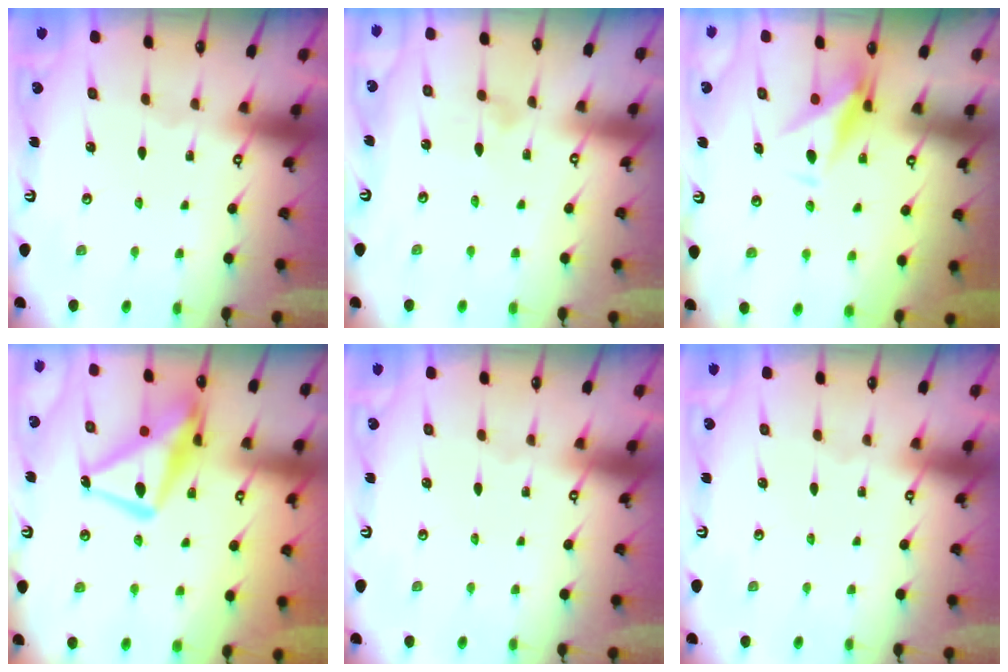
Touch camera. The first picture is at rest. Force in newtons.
{"total": 6.7, "press": 6.7, "slide": 0.5}
{"total": 9.0, "press": 9.0, "slide": 1.1}
{"total": 17.0, "press": 16.9, "slide": 1.5}
{"total": 0.0}
{"total": 0.0}